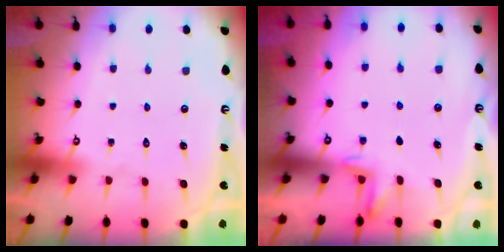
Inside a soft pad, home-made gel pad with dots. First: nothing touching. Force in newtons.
{"total": 2.6, "press": 2.5, "slide": 0.7}